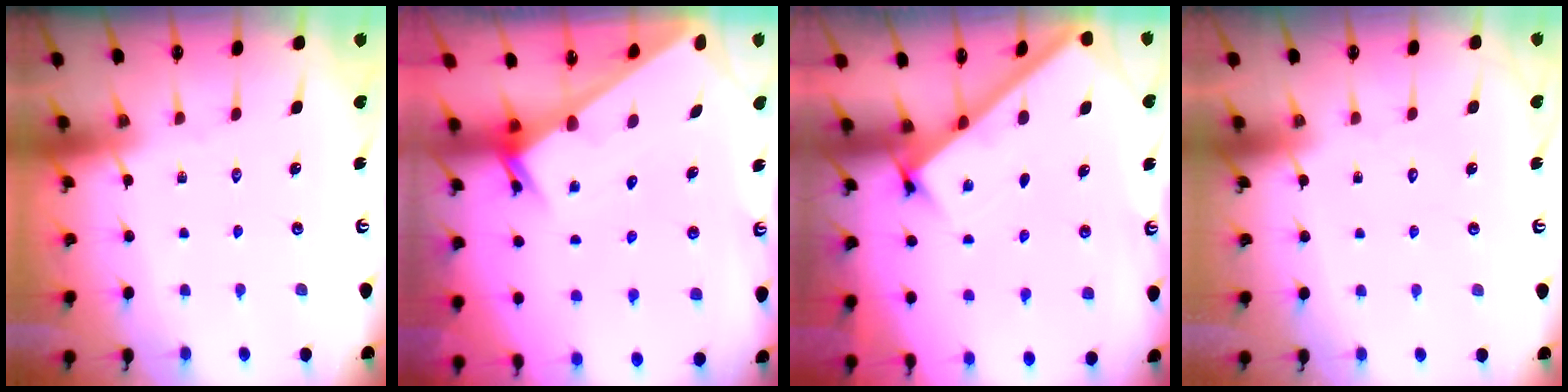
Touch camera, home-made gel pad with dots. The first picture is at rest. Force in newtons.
{"total": 2.0, "press": 2.0, "slide": 0.0}
{"total": 2.9, "press": 2.8, "slide": 0.4}
{"total": 1.7, "press": 1.7, "slide": 0.1}